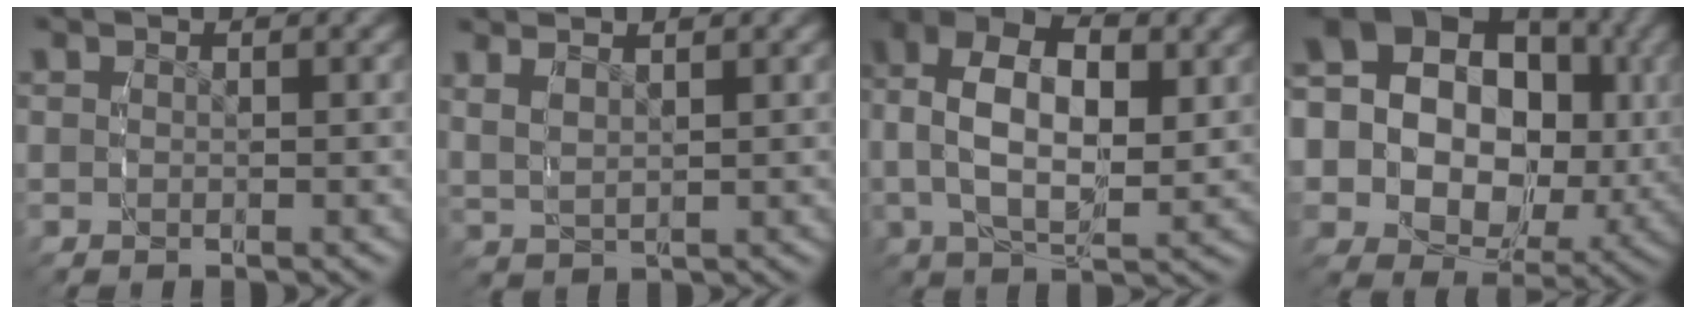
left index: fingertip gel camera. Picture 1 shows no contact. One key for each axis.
{"total": 2.7, "fx": 1.7, "fy": 1.4, "fz": 1.6, "tx": -0.036, "ty": 0.000, "tz": 0.039}
{"total": 9.2, "fx": 1.9, "fy": 5.6, "fz": 7.0, "tx": -0.131, "ty": -0.009, "tz": 0.033}
{"total": 17.7, "fx": 1.3, "fy": 14.4, "fz": 10.3, "tx": -0.226, "ty": -0.041, "tz": 0.013}